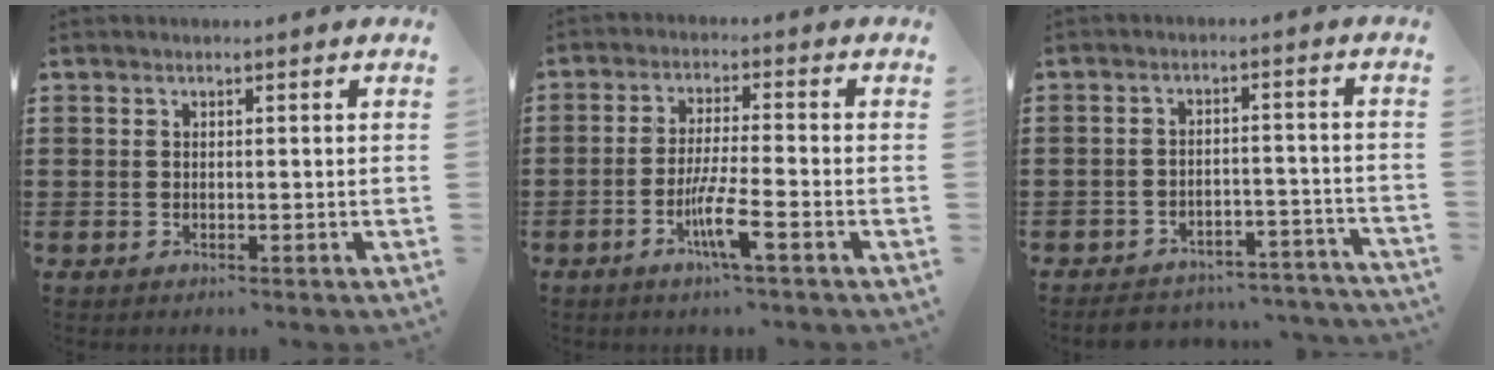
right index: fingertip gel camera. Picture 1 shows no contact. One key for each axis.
{"total": 6.3, "fx": -2.8, "fy": 0.3, "fz": 5.7, "tx": -0.105, "ty": -0.011, "tz": -0.051}
{"total": 3.8, "fx": -3.7, "fy": 0.6, "fz": 0.5, "tx": -0.013, "ty": 0.005, "tz": -0.077}